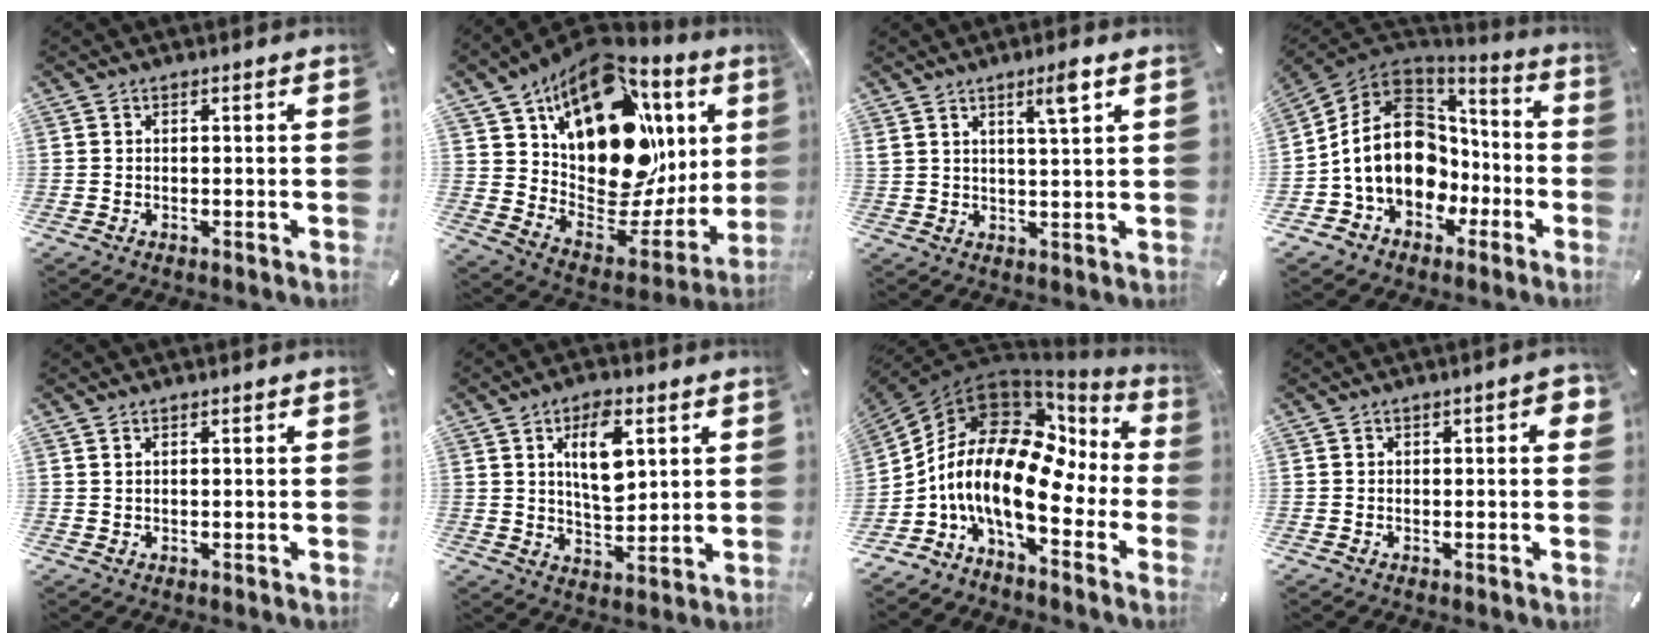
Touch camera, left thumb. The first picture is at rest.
{"total": 22.7, "force": [8.9, 13.2, 16.2], "torque": [-0.258, -0.094, 0.164]}
{"total": 5.8, "force": [3.6, 0.9, 4.5], "torque": [-0.080, -0.007, 0.058]}
{"total": 18.4, "force": [-0.8, 15.0, 10.7], "torque": [-0.212, 0.005, -0.013]}
{"total": 0.7, "force": [0.4, 0.3, 0.5], "torque": [-0.009, 0.001, 0.007]}
{"total": 10.1, "force": [3.8, 5.2, 7.8], "torque": [-0.137, -0.003, 0.061]}
{"total": 17.6, "force": [-3.1, 9.0, 14.8], "torque": [-0.313, -0.015, -0.059]}
{"total": 2.4, "force": [0.2, 1.4, 2.0], "torque": [-0.021, 0.003, -0.002]}